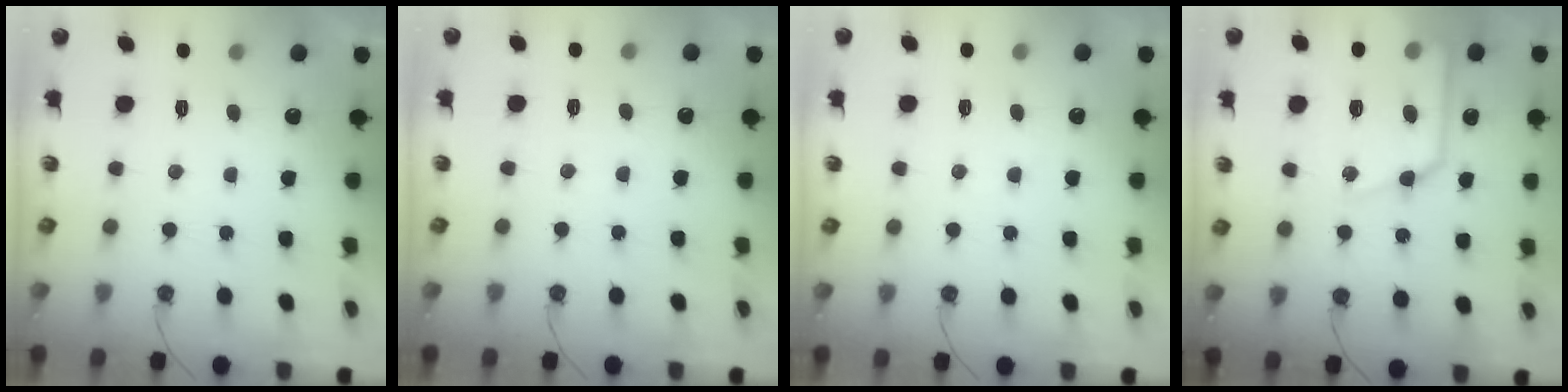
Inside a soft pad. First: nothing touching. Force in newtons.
{"total": 3.1, "press": 3.0, "slide": 0.5}
{"total": 5.0, "press": 4.9, "slide": 0.6}
{"total": 16.4, "press": 16.4, "slide": 1.5}